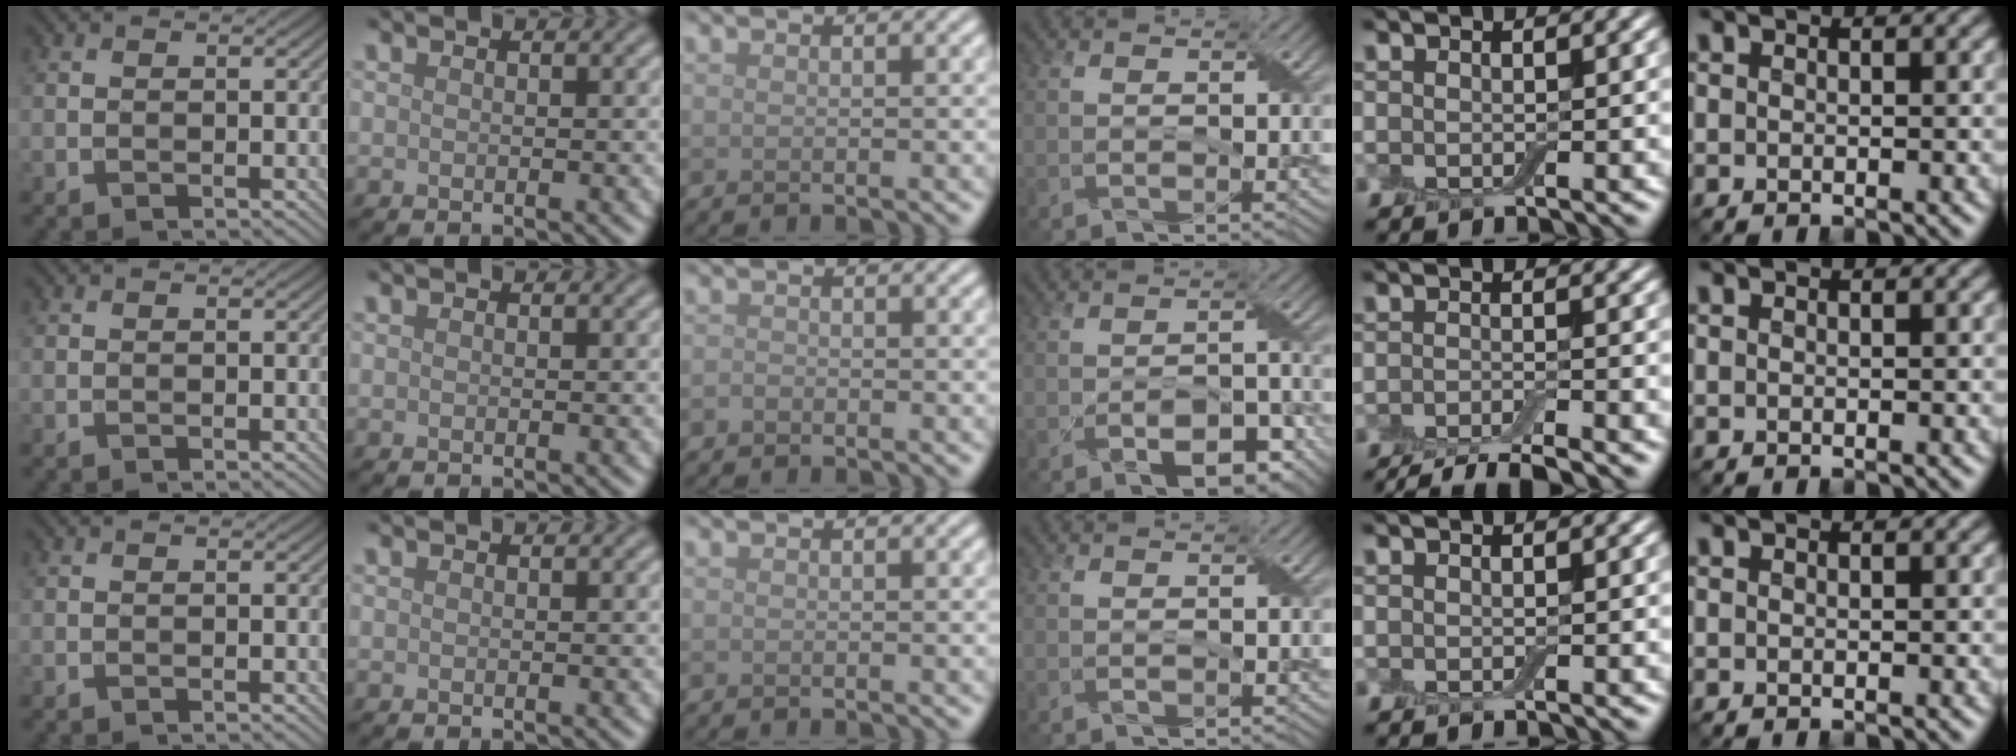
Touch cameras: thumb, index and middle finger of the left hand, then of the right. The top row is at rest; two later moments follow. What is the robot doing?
{"motion": "fold", "object": "cloth"}